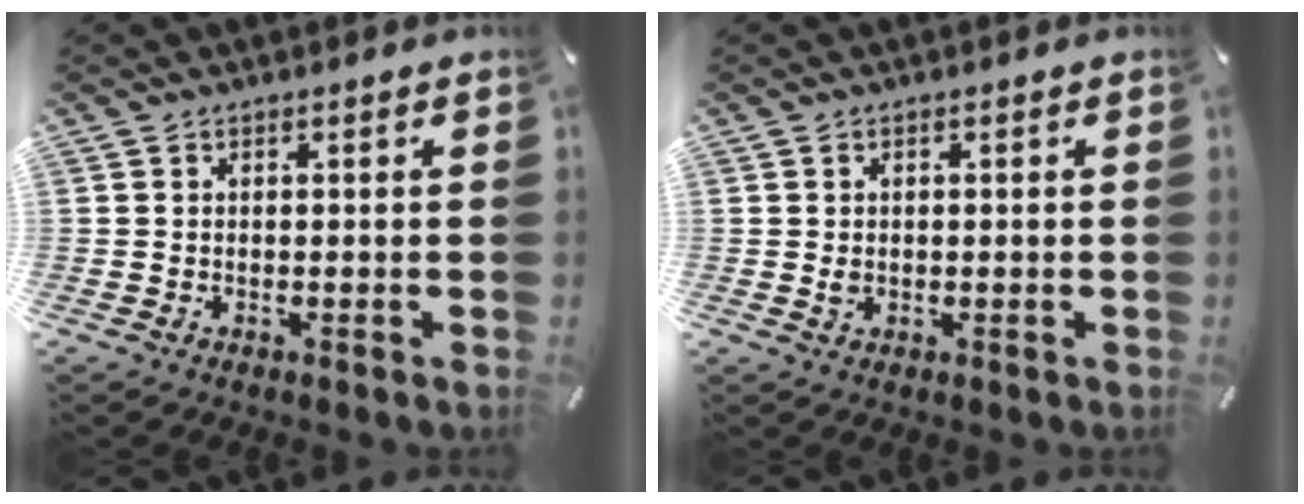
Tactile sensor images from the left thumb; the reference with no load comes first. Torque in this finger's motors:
{"motor_torque": [0.47, 0.47, 0.02, 0.00, 0.01]}